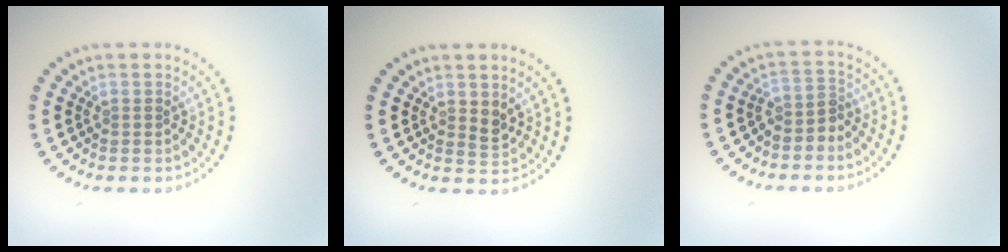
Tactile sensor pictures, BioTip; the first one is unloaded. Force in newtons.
{"total": 1.2, "press": 1.0, "slide": 0.6}
{"total": 2.0, "press": 1.5, "slide": 1.3}